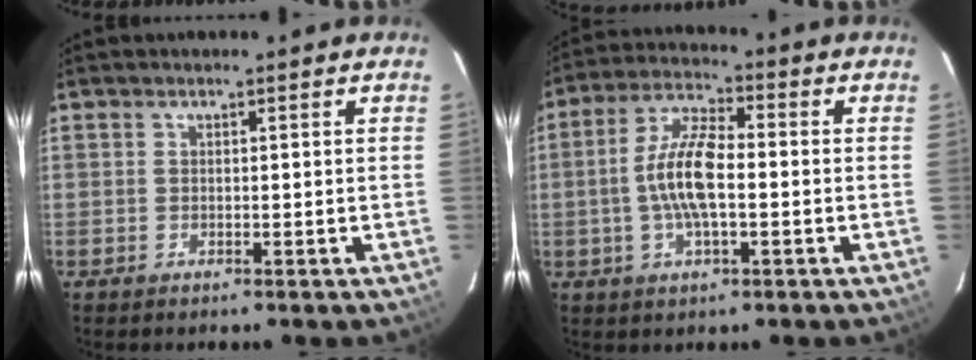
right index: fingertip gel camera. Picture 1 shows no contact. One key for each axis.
{"total": 9.5, "fx": -1.4, "fy": 3.0, "fz": 8.9, "tx": -0.181, "ty": 0.009, "tz": -0.030}